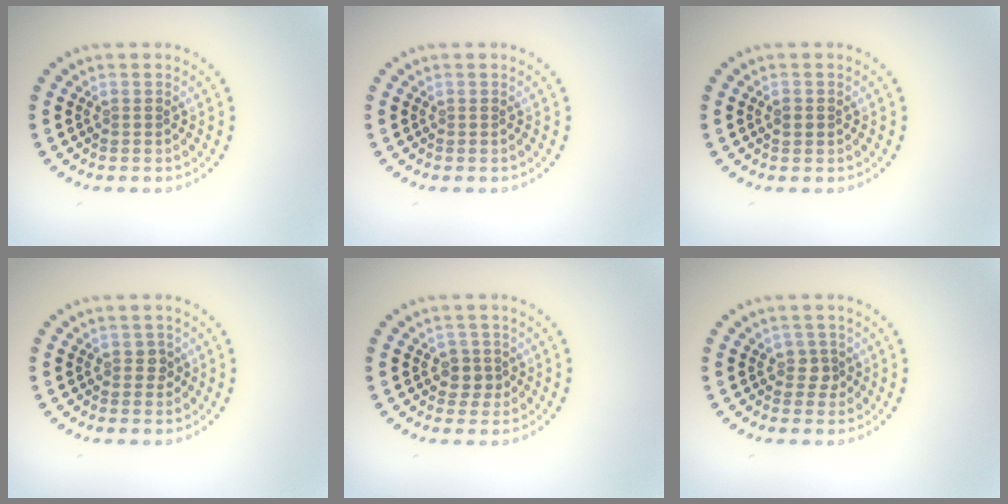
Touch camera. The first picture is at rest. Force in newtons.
{"total": 0.0}
{"total": 1.1, "press": 1.1, "slide": 0.1}
{"total": 1.0, "press": 0.9, "slide": 0.4}
{"total": 1.8, "press": 1.5, "slide": 1.0}
{"total": 1.3, "press": 1.0, "slide": 0.8}